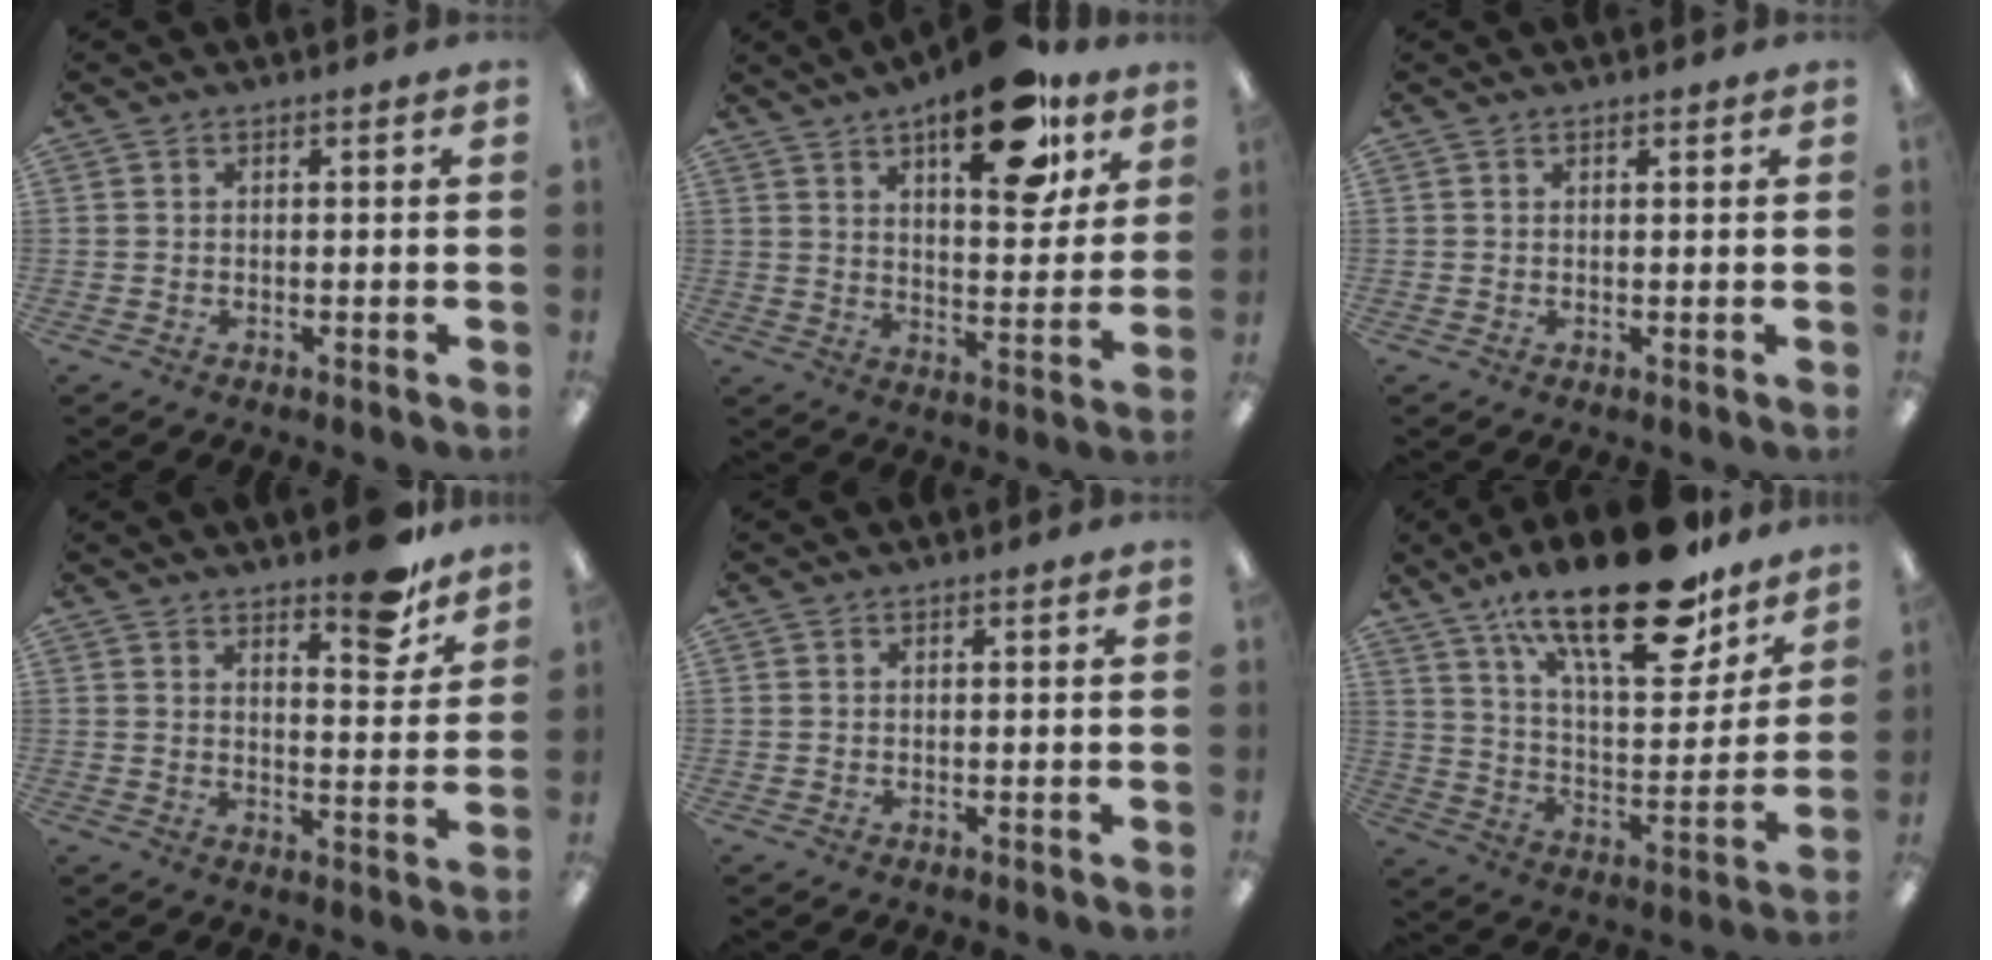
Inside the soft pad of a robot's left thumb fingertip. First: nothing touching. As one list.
[{"total": 19.1, "force": [11.9, 7.7, 12.9], "torque": [-0.174, -0.061, 0.189]}, {"total": 0.7, "force": [0.6, 0.2, 0.3], "torque": [-0.006, 0.001, 0.010]}, {"total": 9.6, "force": [7.6, 2.8, 5.2], "torque": [-0.049, -0.055, 0.125]}, {"total": 0.0}, {"total": 25.2, "force": [17.2, 8.7, 16.2], "torque": [-0.249, -0.106, 0.285]}]